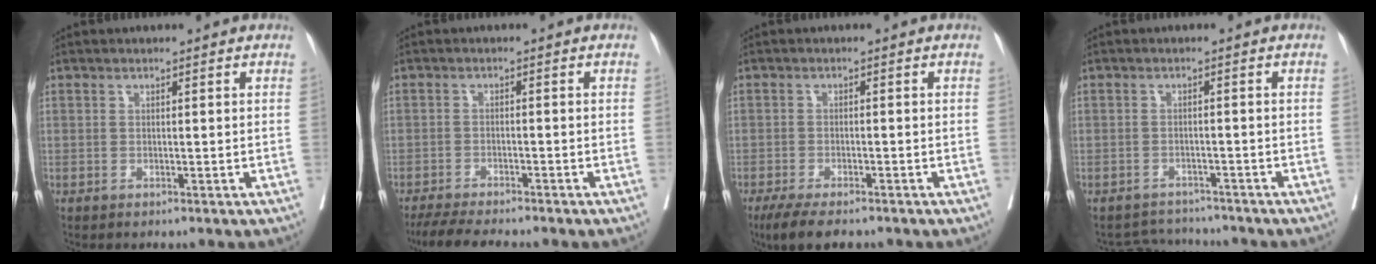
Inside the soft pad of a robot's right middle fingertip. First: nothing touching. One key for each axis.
{"total": 7.7, "fx": -6.7, "fy": 0.4, "fz": 3.7, "tx": -0.055, "ty": -0.016, "tz": -0.108}
{"total": 6.9, "fx": -5.4, "fy": 1.6, "fz": 4.0, "tx": -0.060, "ty": -0.013, "tz": -0.087}
{"total": 4.1, "fx": -4.0, "fy": 0.4, "fz": -0.8, "tx": 0.010, "ty": 0.007, "tz": -0.063}